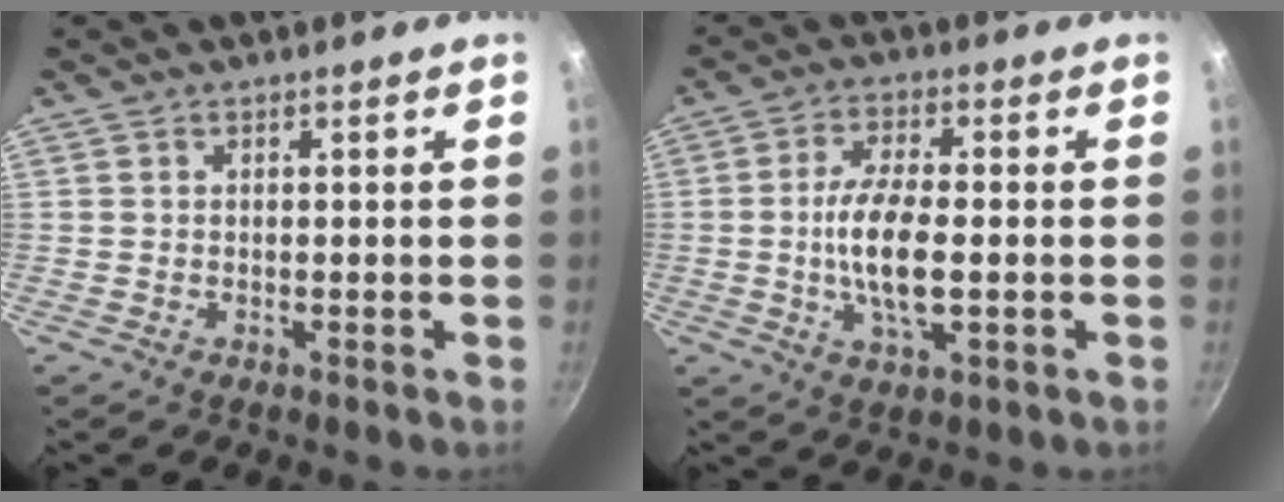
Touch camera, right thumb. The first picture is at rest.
{"total": 10.2, "force": [-1.1, 3.6, 9.4], "torque": [-0.182, 0.007, -0.024]}